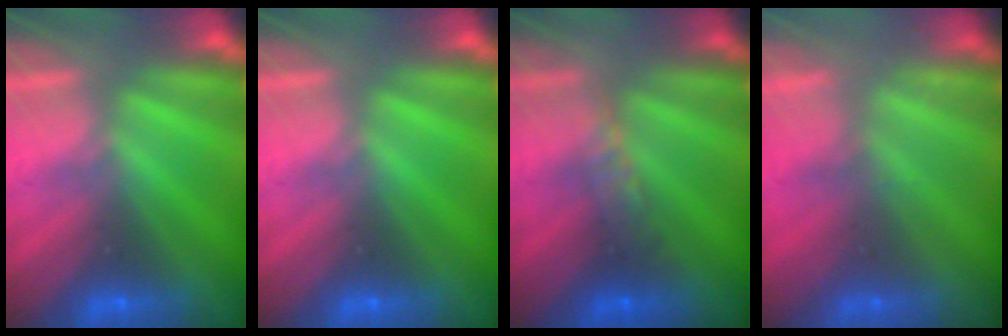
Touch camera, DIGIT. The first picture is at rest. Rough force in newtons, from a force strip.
{"total": 0.0}
{"total": 2.9}
{"total": 2.3}